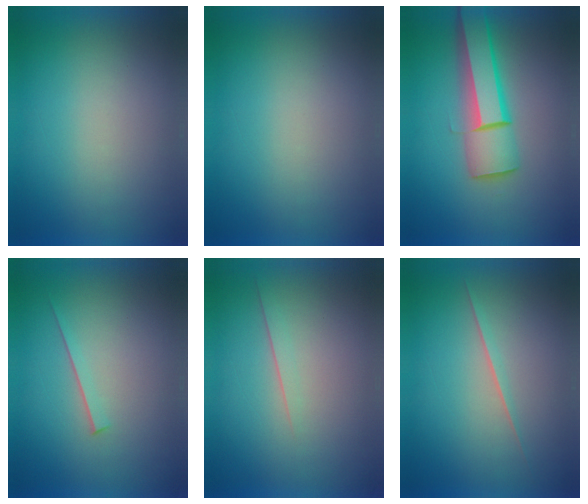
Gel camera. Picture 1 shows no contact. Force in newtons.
{"total": 0.0}
{"total": 4.9}
{"total": 1.5}
{"total": 1.4}
{"total": 1.6}